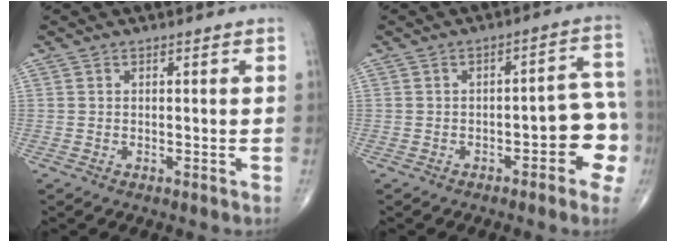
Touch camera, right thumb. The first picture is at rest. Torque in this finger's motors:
{"motor_torque": [1.13, 1.00, 0.65, -0.48, 0.17]}